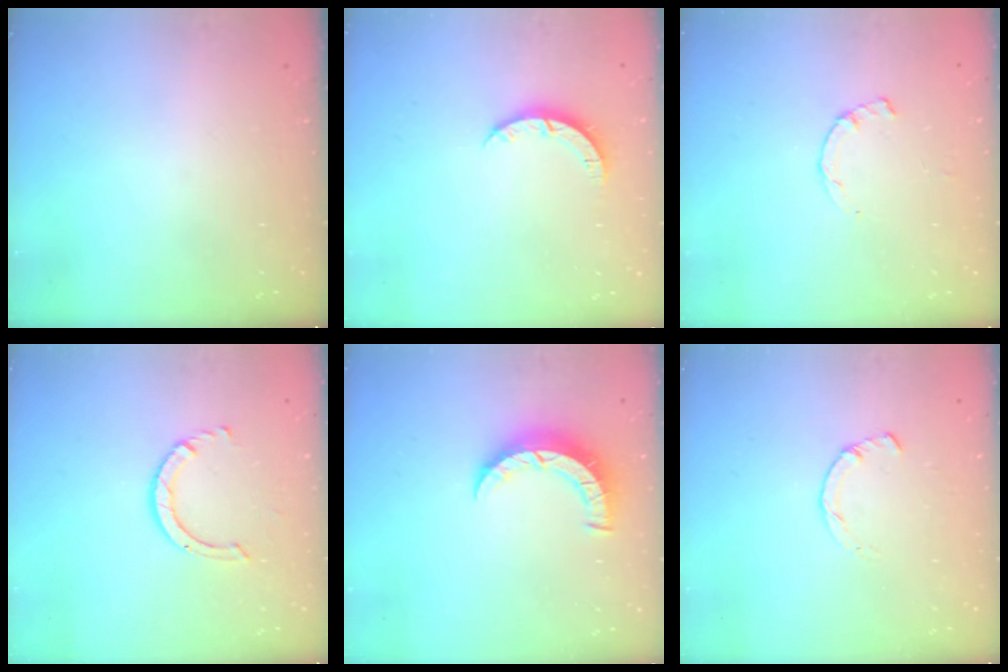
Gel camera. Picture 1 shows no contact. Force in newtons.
{"total": 4.0, "press": 4.0, "slide": 0.3}
{"total": 1.2, "press": 1.1, "slide": 0.3}
{"total": 3.9, "press": 3.9, "slide": 0.3}
{"total": 7.1, "press": 7.0, "slide": 0.8}
{"total": 2.3, "press": 2.3, "slide": 0.1}